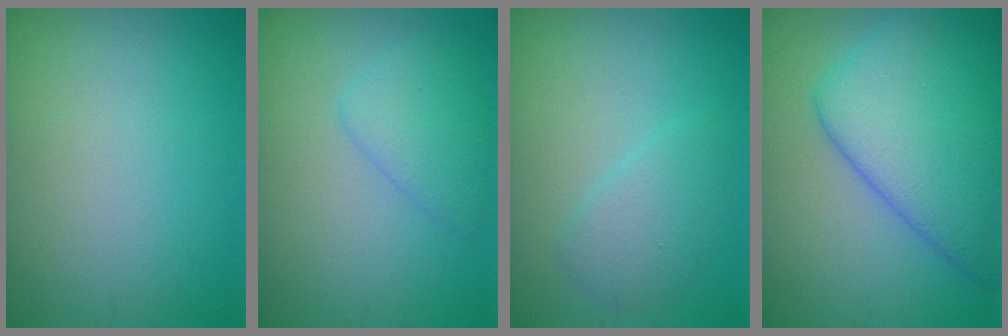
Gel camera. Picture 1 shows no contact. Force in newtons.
{"total": 2.6, "press": 2.6, "slide": 0.0}
{"total": 2.3, "press": 2.3, "slide": 0.2}
{"total": 9.8, "press": 9.8, "slide": 0.2}